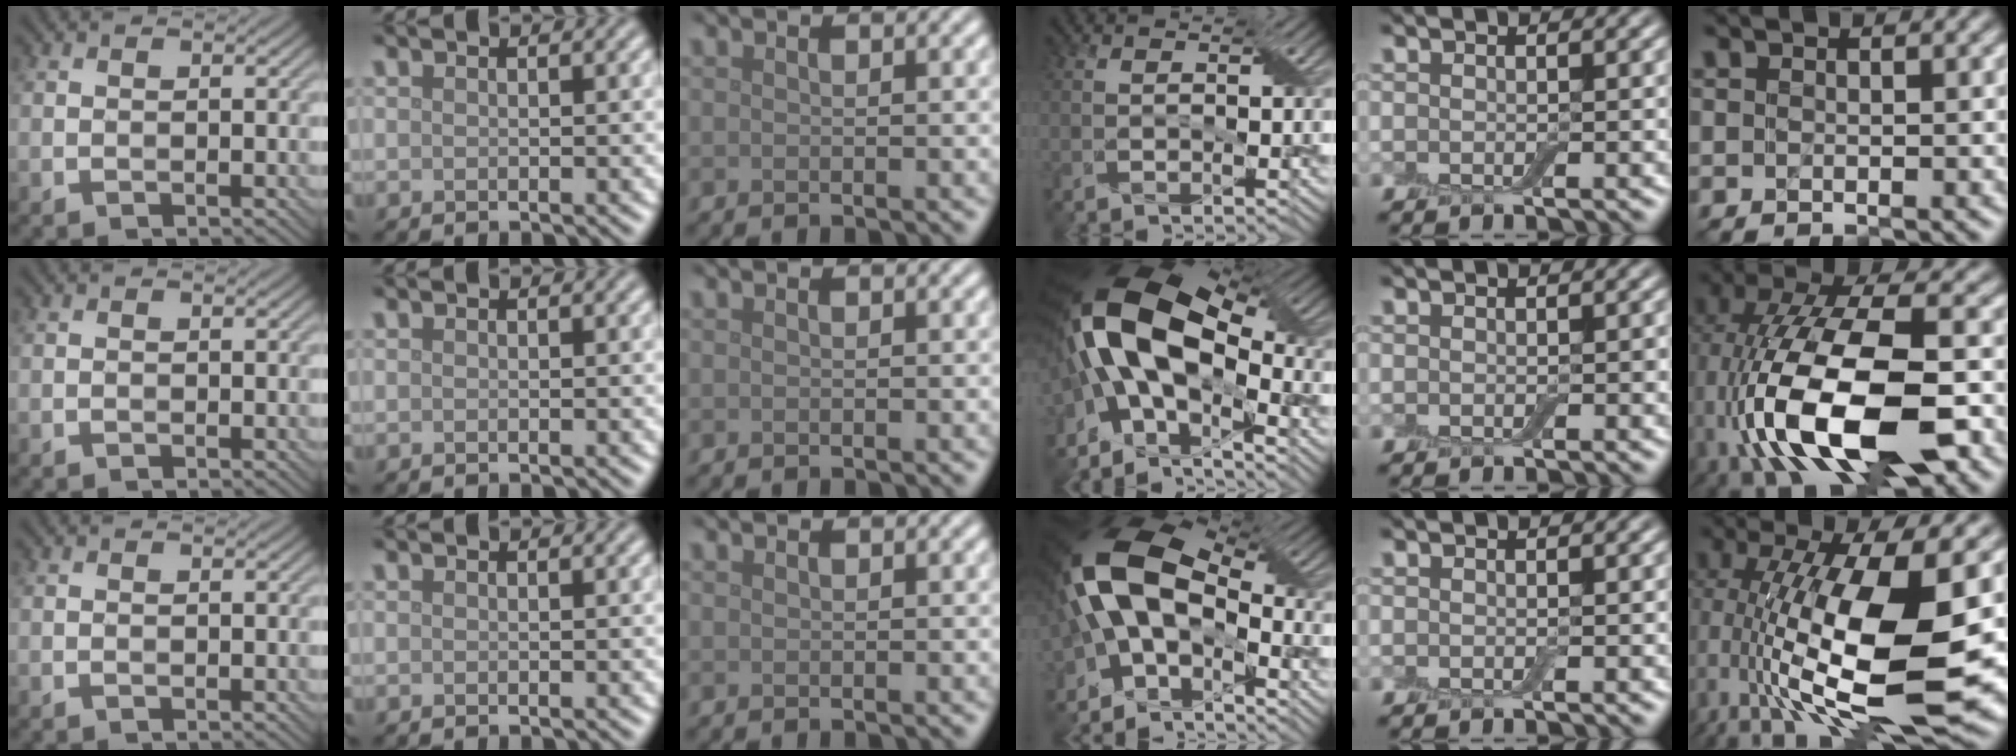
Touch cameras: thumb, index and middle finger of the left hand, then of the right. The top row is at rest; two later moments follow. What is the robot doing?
{"motion": "extract", "object": "airpods case & airpods"}